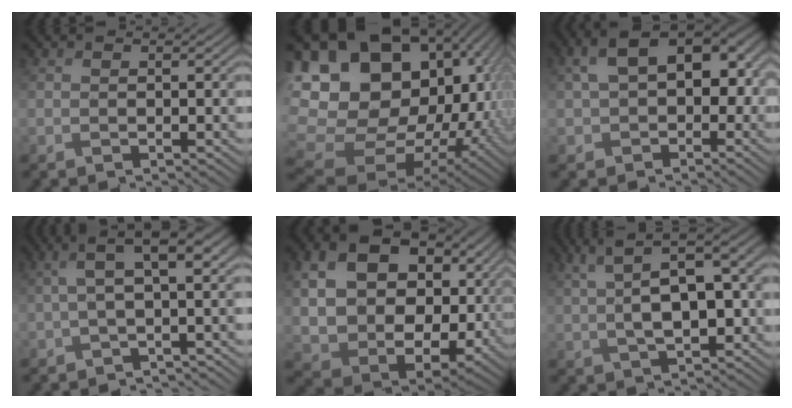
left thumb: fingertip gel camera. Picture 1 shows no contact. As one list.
[{"total": 22.5, "force": [2.4, 16.9, 14.7], "torque": [-0.286, -0.020, 0.062]}, {"total": 11.0, "force": [0.7, 7.9, 7.7], "torque": [-0.145, -0.011, 0.016]}, {"total": 7.0, "force": [-0.1, 2.7, 6.5], "torque": [-0.115, 0.008, -0.009]}, {"total": 16.9, "force": [3.6, 12.6, 10.6], "torque": [-0.232, -0.022, 0.097]}, {"total": 11.2, "force": [2.3, 5.1, 9.7], "torque": [-0.185, 0.008, 0.038]}]